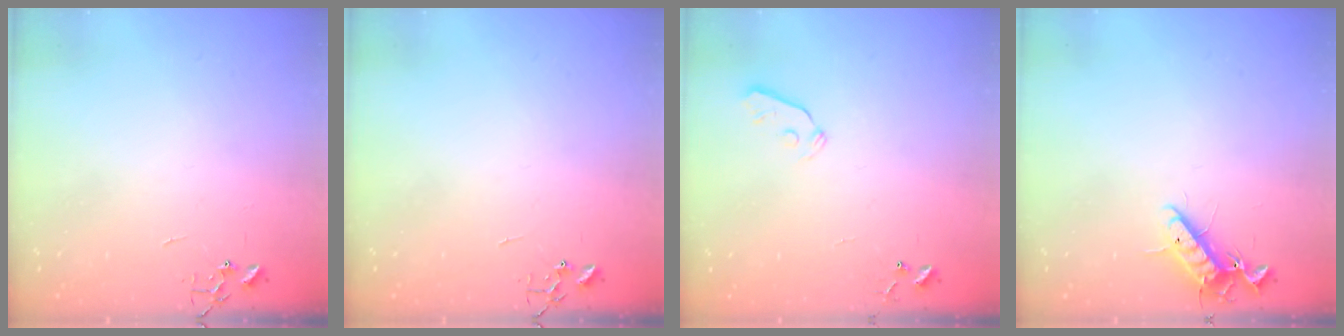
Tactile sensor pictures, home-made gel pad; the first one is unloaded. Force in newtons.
{"total": 0.0}
{"total": 3.7, "press": 3.6, "slide": 0.7}
{"total": 12.1, "press": 11.9, "slide": 2.0}